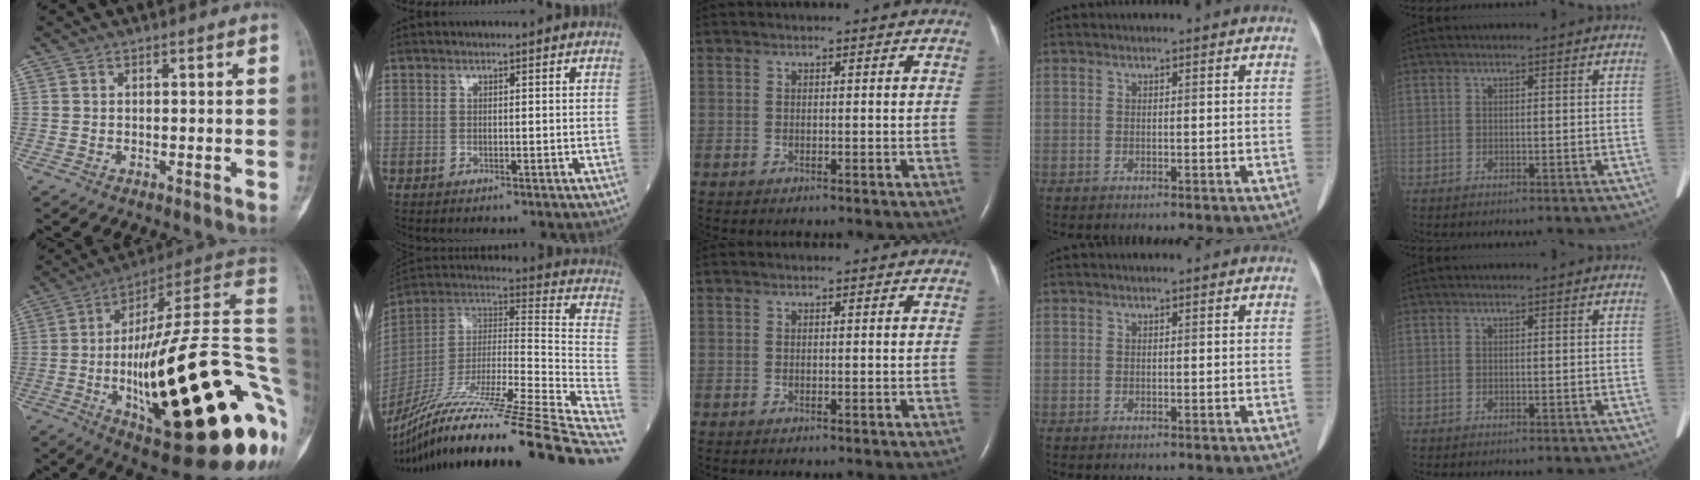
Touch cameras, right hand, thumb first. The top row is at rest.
{"thumb": {"total": 39.3, "force": [-6.7, 10.5, 37.2], "torque": [-0.471, 0.040, -0.099]}, "index": {"total": 37.1, "force": [-28.1, 0.7, 24.2], "torque": [-0.320, -0.060, -0.440]}}